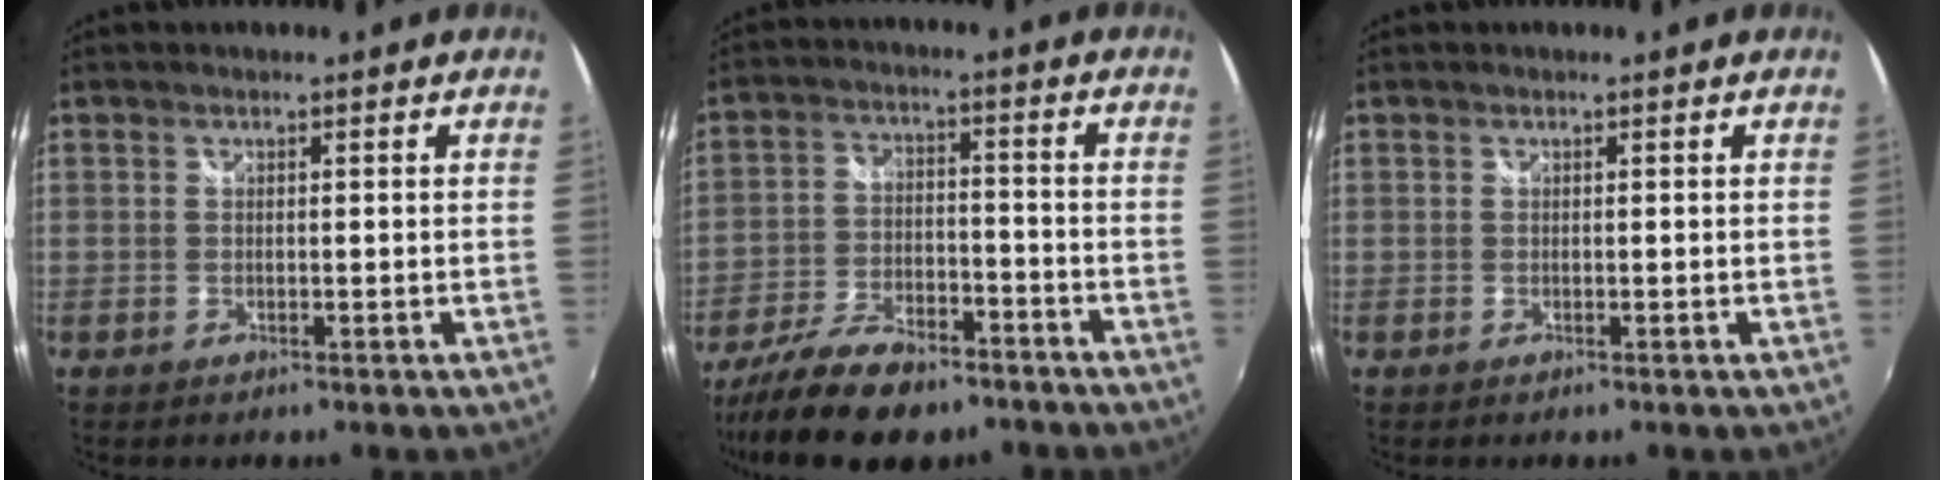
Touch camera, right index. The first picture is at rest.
{"total": 15.7, "force": [-11.9, 6.1, 8.1], "torque": [-0.177, -0.024, -0.204]}
{"total": 0.0}